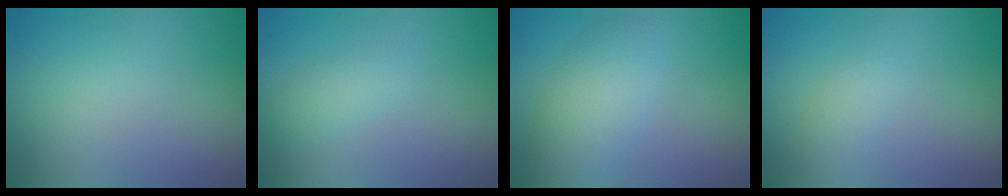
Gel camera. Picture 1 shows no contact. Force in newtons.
{"total": 1.6, "press": 1.6, "slide": 0.1}
{"total": 3.9, "press": 3.9, "slide": 0.2}
{"total": 1.3, "press": 1.3, "slide": 0.0}